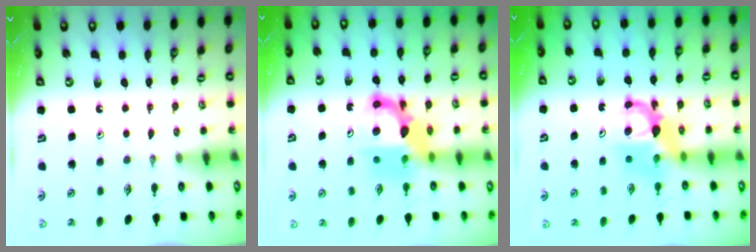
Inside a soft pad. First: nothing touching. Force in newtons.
{"total": 12.4, "press": 12.3, "slide": 1.1}
{"total": 7.0, "press": 7.0, "slide": 0.5}